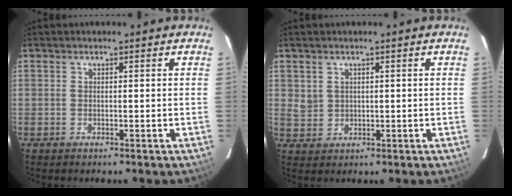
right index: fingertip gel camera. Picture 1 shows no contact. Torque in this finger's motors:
{"motor_torque": [0.21, 0.08, 0.09, 0.00]}